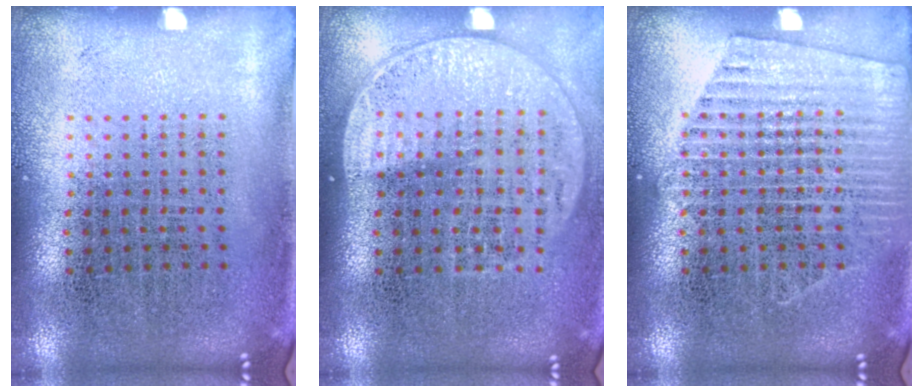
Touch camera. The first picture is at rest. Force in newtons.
{"total": 1.6, "press": 1.4, "slide": 0.7}
{"total": 2.3, "press": 2.3, "slide": 0.4}